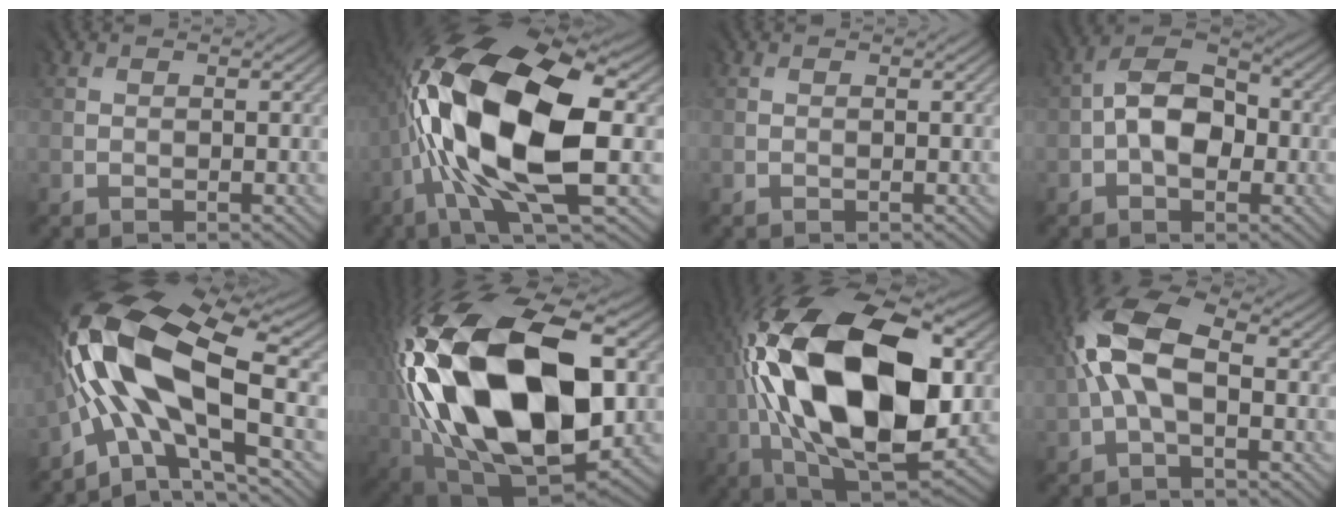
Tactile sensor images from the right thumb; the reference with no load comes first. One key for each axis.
{"total": 18.6, "fx": 0.2, "fy": 8.2, "fz": 16.7, "tx": -0.352, "ty": 0.014, "tz": -0.010}
{"total": 0.0}
{"total": 8.2, "fx": -0.6, "fy": 5.2, "fz": 6.3, "tx": -0.108, "ty": 0.021, "tz": -0.021}
{"total": 16.7, "fx": -1.5, "fy": 7.8, "fz": 14.7, "tx": -0.292, "ty": 0.014, "tz": -0.037}
{"total": 21.1, "fx": 0.4, "fy": 12.4, "fz": 17.0, "tx": -0.395, "ty": -0.028, "tz": 0.011}
{"total": 20.9, "fx": 1.5, "fy": 10.8, "fz": 17.9, "tx": -0.384, "ty": 0.004, "tz": 0.010}
{"total": 8.9, "fx": 0.6, "fy": 4.6, "fz": 7.6, "tx": -0.173, "ty": 0.024, "tz": 0.004}